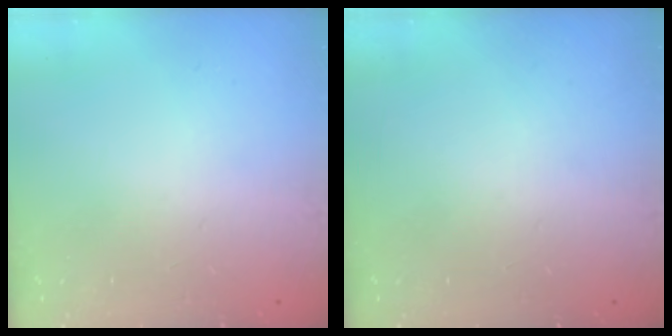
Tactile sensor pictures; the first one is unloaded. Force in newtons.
{"total": 0.0}